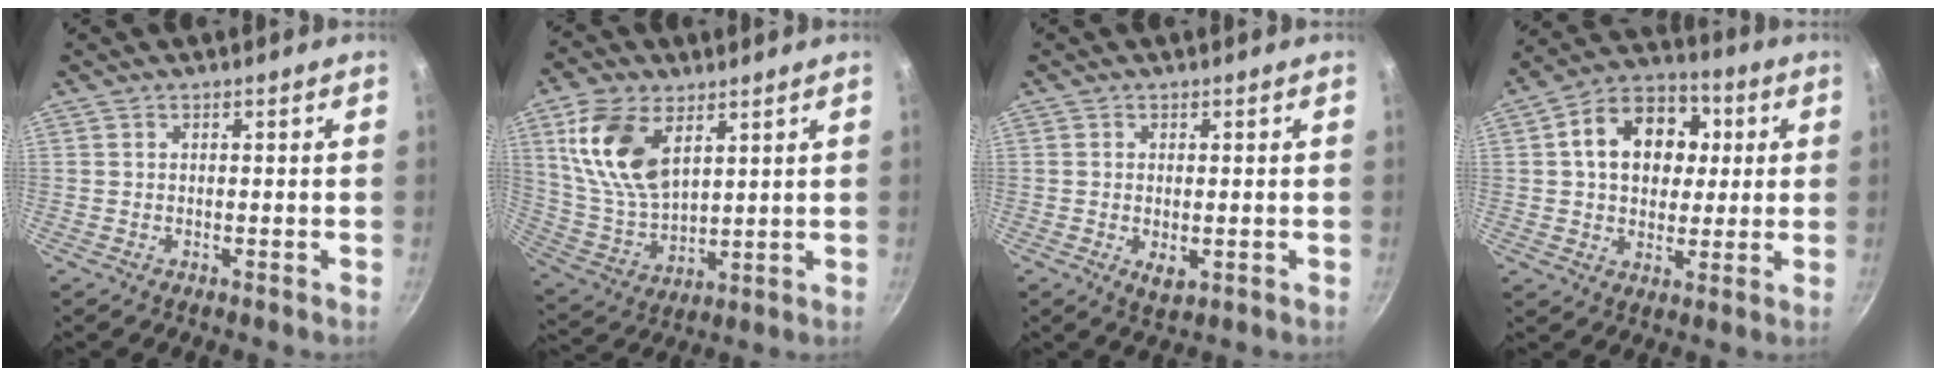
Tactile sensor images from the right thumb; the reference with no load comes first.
{"total": 15.4, "force": [6.3, 8.7, 11.0], "torque": [-0.201, -0.025, 0.137]}
{"total": 3.3, "force": [-0.5, 1.8, 2.8], "torque": [-0.045, -0.011, -0.004]}
{"total": 15.6, "force": [3.1, 11.7, 9.9], "torque": [-0.124, 0.019, 0.037]}